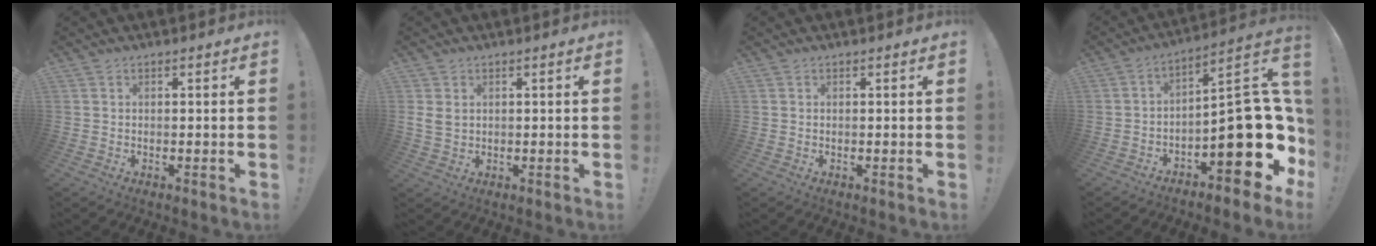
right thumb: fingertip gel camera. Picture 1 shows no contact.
{"total": 3.7, "force": [1.6, 2.7, 2.0], "torque": [-0.046, 0.000, 0.031]}
{"total": 0.0}
{"total": 18.3, "force": [-4.2, 7.5, 16.2], "torque": [-0.204, 0.014, -0.059]}